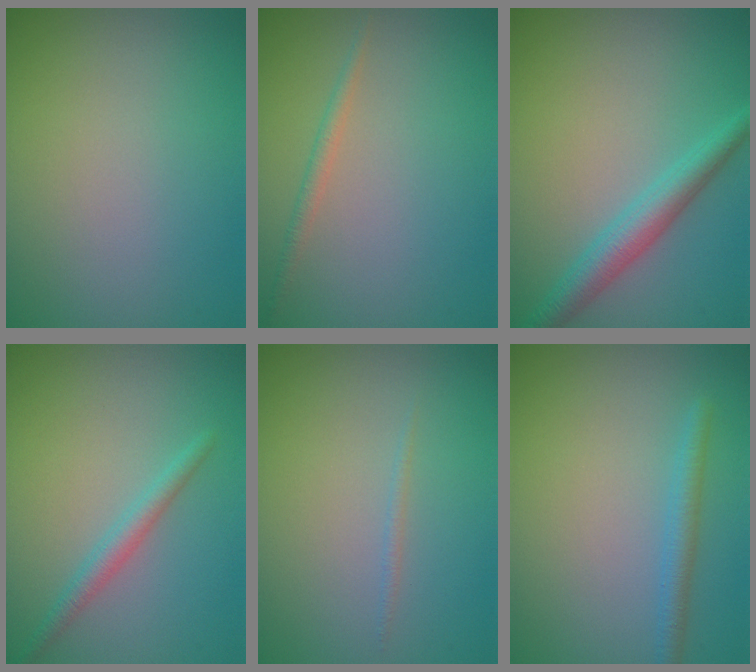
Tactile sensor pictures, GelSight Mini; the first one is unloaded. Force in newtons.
{"total": 1.2, "press": 1.2, "slide": 0.0}
{"total": 3.4, "press": 3.4, "slide": 0.1}
{"total": 1.8, "press": 1.8, "slide": 0.1}
{"total": 0.5, "press": 0.5, "slide": 0.1}
{"total": 2.0, "press": 2.0, "slide": 0.1}